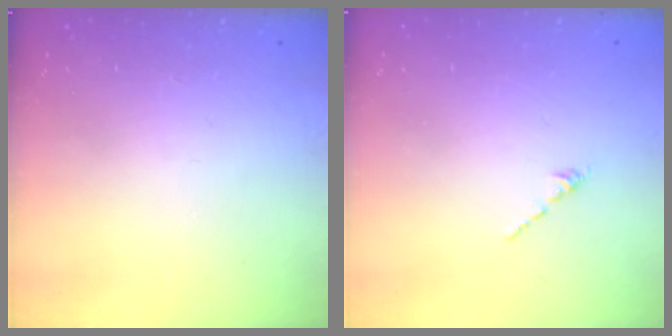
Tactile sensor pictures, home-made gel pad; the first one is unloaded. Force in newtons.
{"total": 0.6, "press": 0.5, "slide": 0.3}